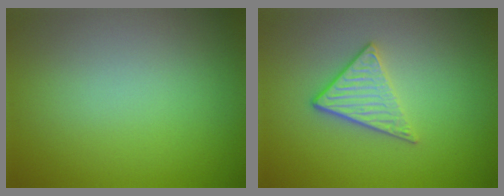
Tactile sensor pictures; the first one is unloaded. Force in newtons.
{"total": 3.4, "press": 2.8, "slide": 1.9}